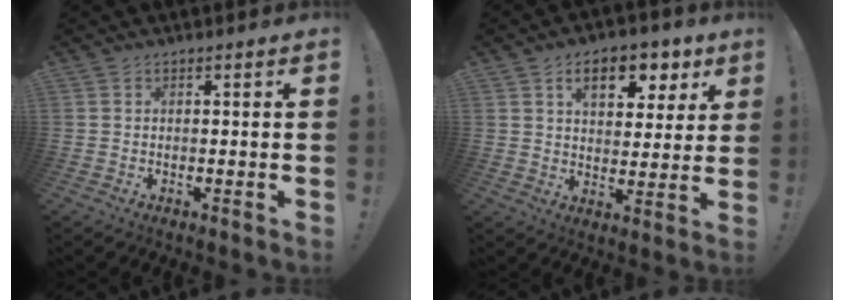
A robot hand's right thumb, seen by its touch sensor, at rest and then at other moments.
{"total": 10.7, "force": [5.3, 6.1, 7.0], "torque": [-0.099, -0.016, 0.092]}